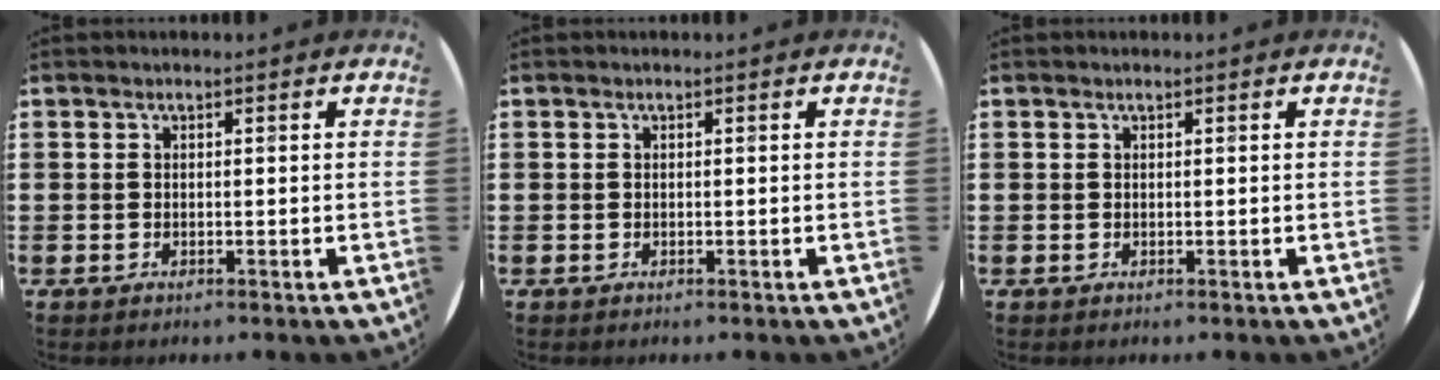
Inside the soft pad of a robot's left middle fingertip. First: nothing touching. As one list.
[{"total": 0.0}, {"total": 0.0}]